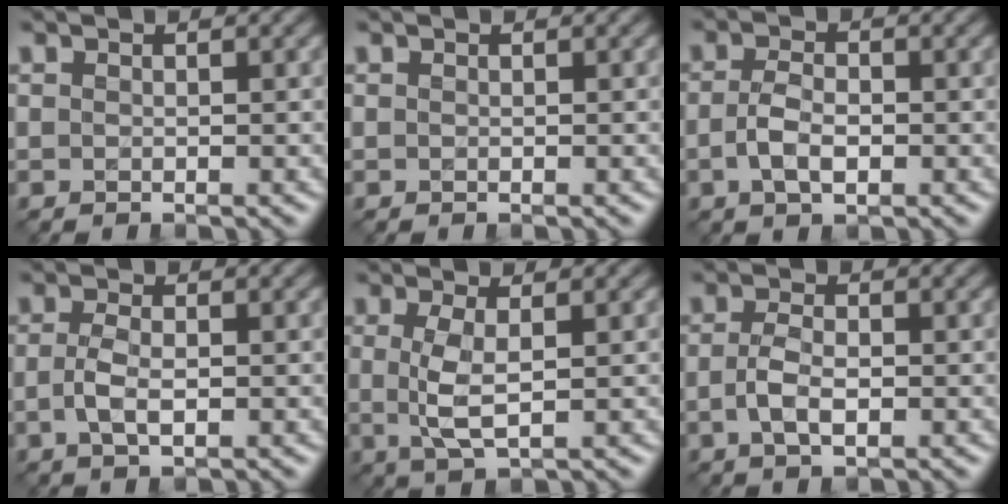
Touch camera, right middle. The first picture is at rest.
{"total": 0.0}
{"total": 3.0, "force": [-0.7, 1.6, 2.4], "torque": [-0.050, -0.001, -0.014]}
{"total": 2.6, "force": [-0.5, 1.2, 2.3], "torque": [-0.052, -0.004, -0.011]}
{"total": 3.3, "force": [0.2, 1.0, 3.2], "torque": [-0.072, -0.003, 0.005]}
{"total": 2.9, "force": [-0.6, 1.4, 2.4], "torque": [-0.052, -0.002, -0.012]}